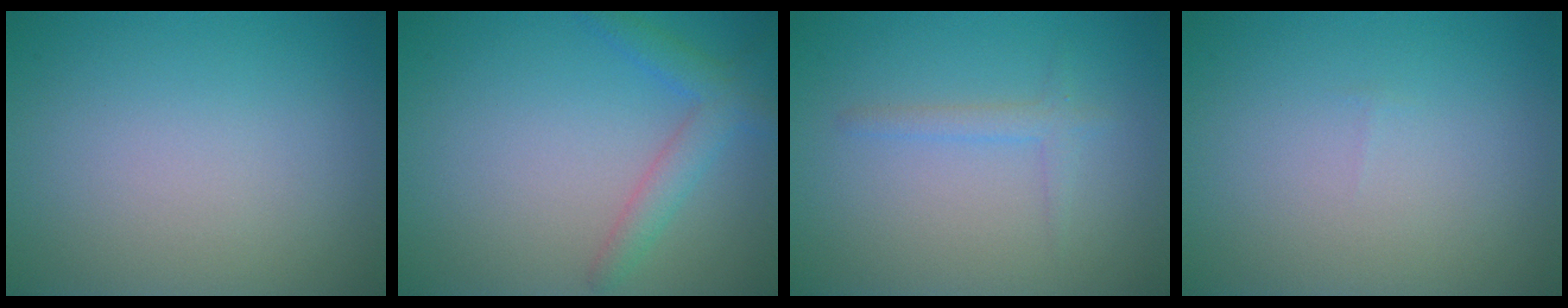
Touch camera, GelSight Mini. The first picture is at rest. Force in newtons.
{"total": 2.7, "press": 2.7, "slide": 0.2}
{"total": 1.4, "press": 1.4, "slide": 0.1}
{"total": 0.0}